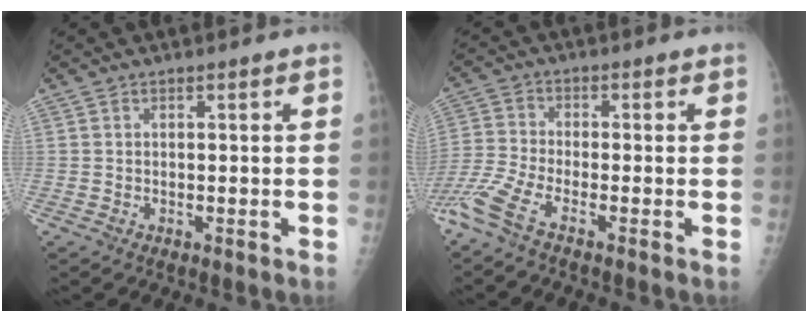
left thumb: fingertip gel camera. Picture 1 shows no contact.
{"total": 7.4, "force": [-5.0, 1.0, 5.3], "torque": [-0.145, -0.008, -0.115]}